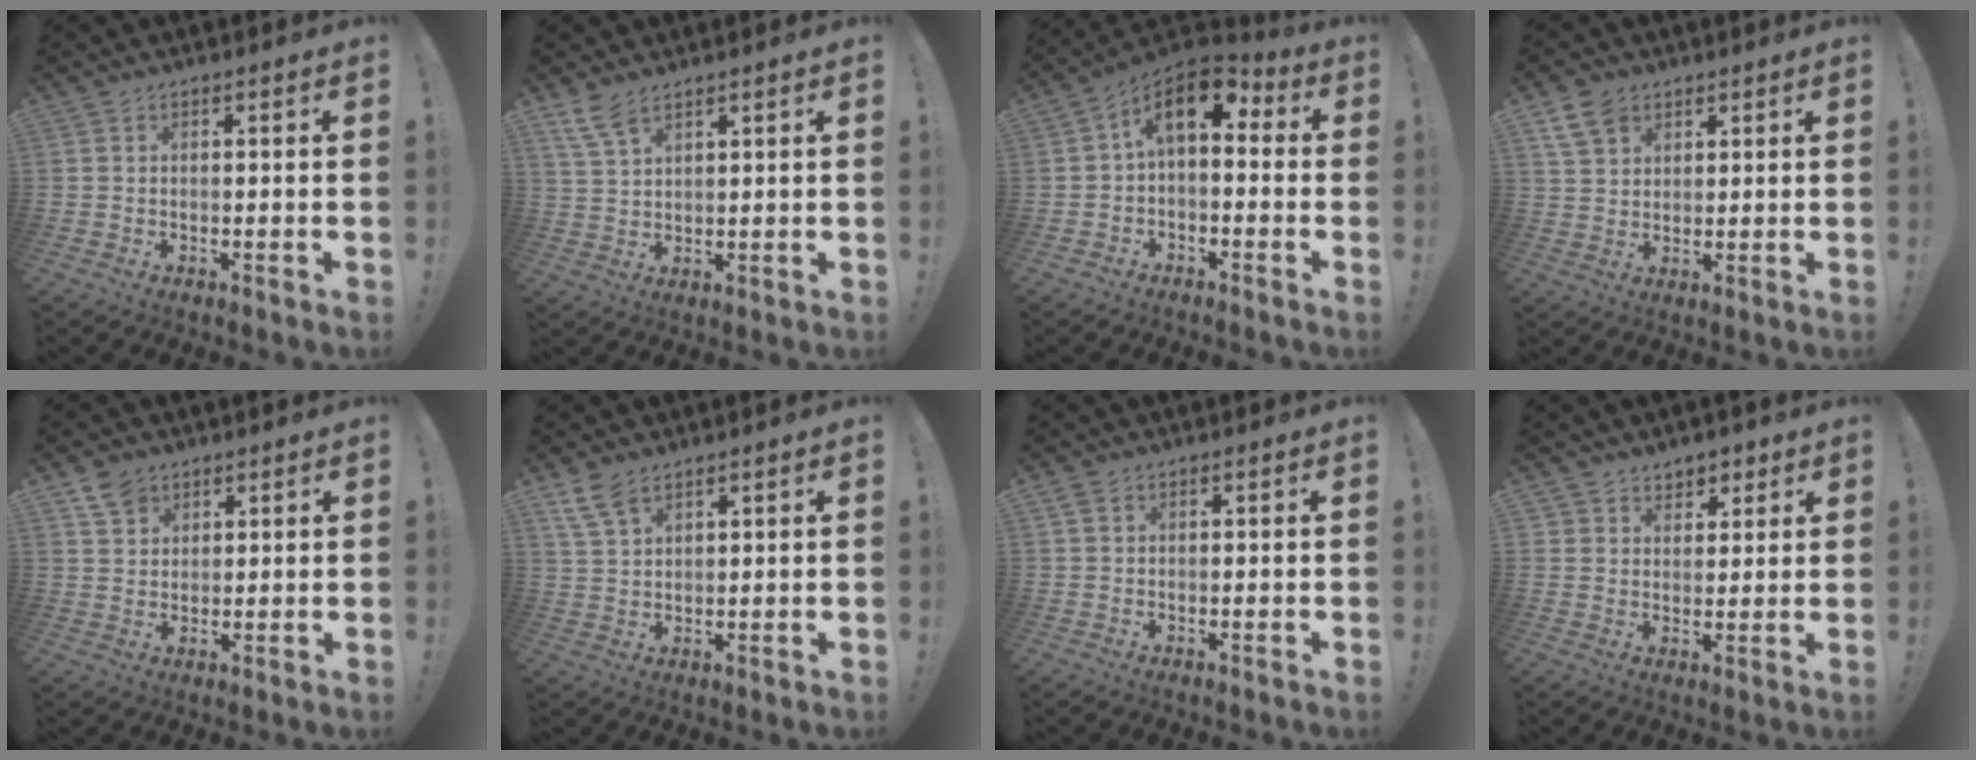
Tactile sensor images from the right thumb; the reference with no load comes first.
{"total": 6.0, "force": [4.6, 1.9, 3.4], "torque": [-0.074, -0.018, 0.089]}
{"total": 10.2, "force": [2.9, 5.2, 8.4], "torque": [-0.141, -0.005, 0.057]}
{"total": 7.4, "force": [4.6, 5.0, 3.0], "torque": [-0.055, -0.013, 0.091]}
{"total": 5.6, "force": [4.0, 3.7, 1.0], "torque": [-0.013, -0.020, 0.076]}
{"total": 6.4, "force": [4.7, 2.8, 3.4], "torque": [-0.074, -0.016, 0.093]}
{"total": 1.3, "force": [0.8, 0.8, 0.6], "torque": [-0.009, 0.000, 0.014]}
{"total": 5.6, "force": [4.0, 4.0, 0.0], "torque": [0.004, -0.030, 0.077]}